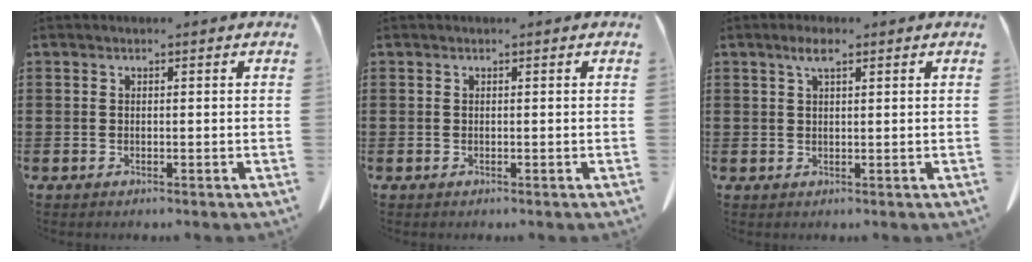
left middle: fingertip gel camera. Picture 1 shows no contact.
{"total": 0.0}
{"total": 2.8, "force": [1.5, 0.7, 2.3], "torque": [-0.048, 0.007, 0.024]}